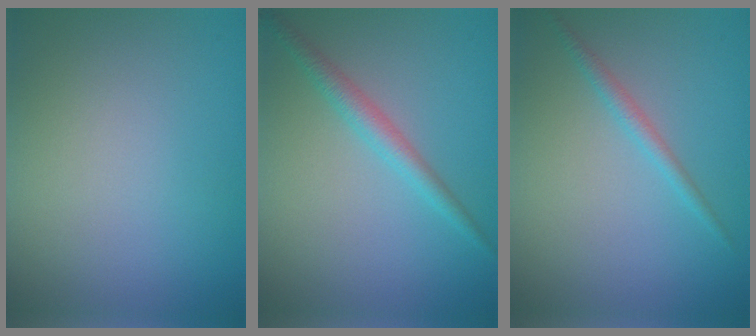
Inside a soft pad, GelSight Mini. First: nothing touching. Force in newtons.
{"total": 2.2, "press": 2.2, "slide": 0.1}
{"total": 1.4, "press": 1.4, "slide": 0.1}